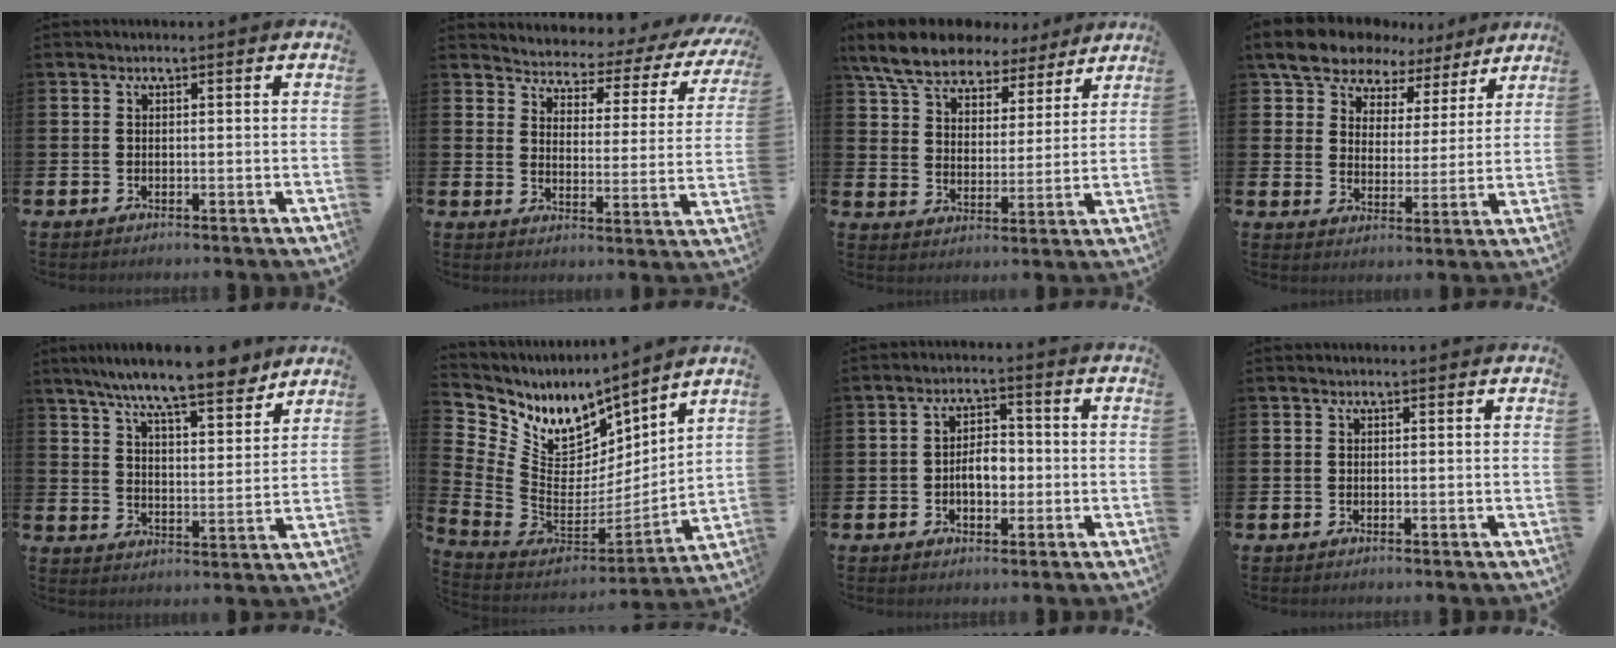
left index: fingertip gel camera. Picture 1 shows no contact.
{"total": 3.1, "force": [2.8, 1.3, 0.4], "torque": [-0.033, -0.034, 0.037]}
{"total": 8.8, "force": [7.8, 3.4, 2.4], "torque": [-0.084, -0.038, 0.143]}
{"total": 9.0, "force": [8.0, 3.9, 1.3], "torque": [-0.063, -0.044, 0.144]}
{"total": 9.9, "force": [8.8, 0.9, 4.3], "torque": [-0.100, -0.046, 0.155]}
{"total": 9.0, "force": [7.0, 5.0, 2.9], "torque": [-0.116, -0.057, 0.130]}
{"total": 4.0, "force": [-0.8, 2.5, 3.0], "torque": [-0.043, 0.002, -0.022]}
{"total": 0.0}